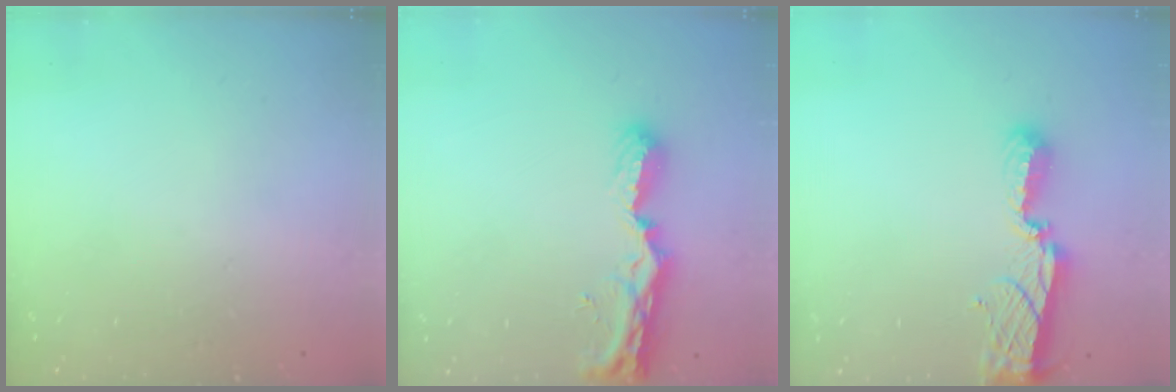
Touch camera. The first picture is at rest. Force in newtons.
{"total": 9.4, "press": 9.3, "slide": 1.2}
{"total": 8.7, "press": 8.7, "slide": 0.7}